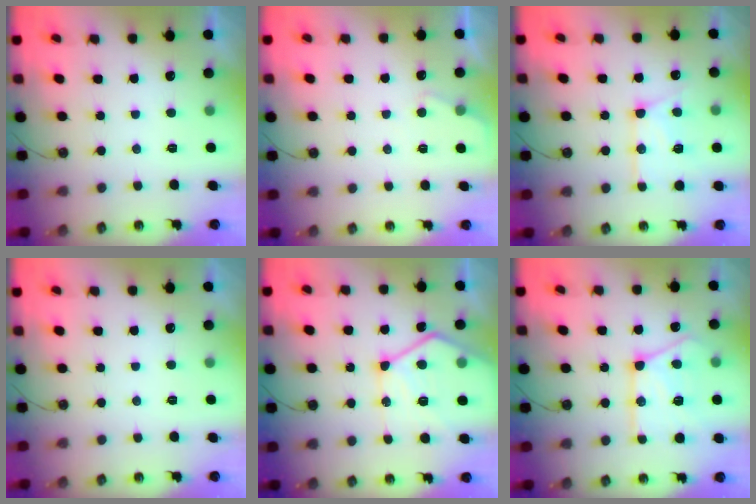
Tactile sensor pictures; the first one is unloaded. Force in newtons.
{"total": 3.5, "press": 3.5, "slide": 0.4}
{"total": 13.8, "press": 13.7, "slide": 1.4}
{"total": 0.0}
{"total": 16.5, "press": 16.4, "slide": 1.4}
{"total": 17.5, "press": 17.4, "slide": 1.8}